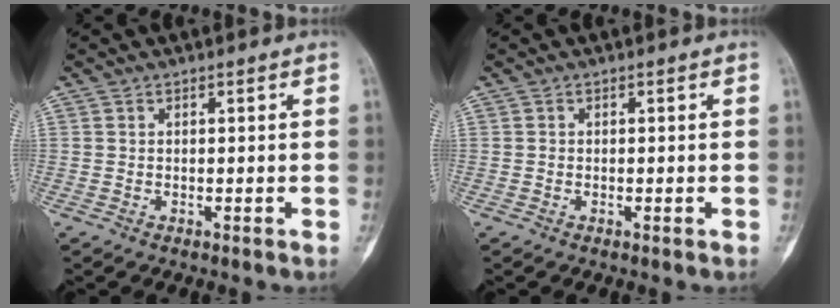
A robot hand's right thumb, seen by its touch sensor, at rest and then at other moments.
{"total": 0.6, "force": [-0.2, 0.4, 0.5], "torque": [-0.006, 0.000, -0.004]}